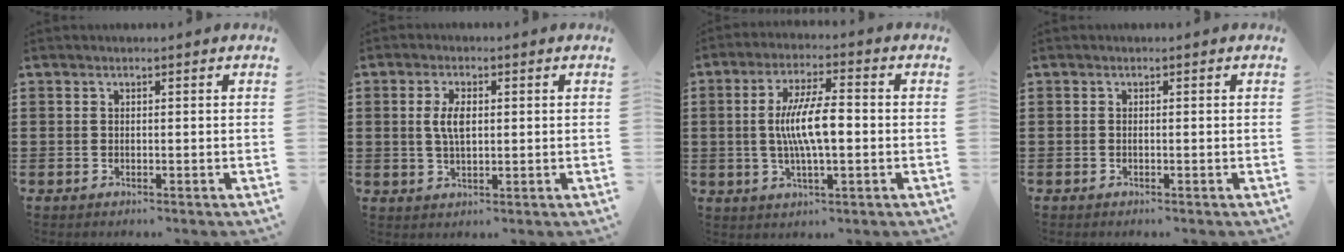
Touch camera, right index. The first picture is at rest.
{"total": 4.3, "force": [0.6, 1.8, 3.8], "torque": [-0.078, 0.009, 0.008]}
{"total": 8.5, "force": [-0.3, 2.2, 8.3], "torque": [-0.167, 0.000, -0.013]}
{"total": 0.0}